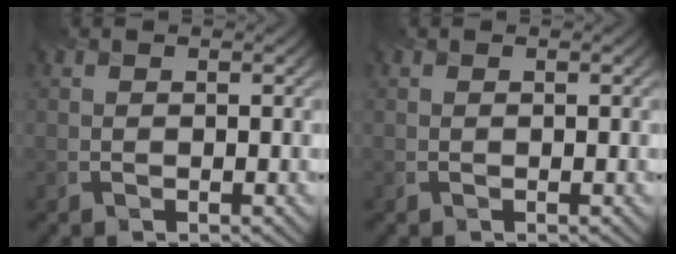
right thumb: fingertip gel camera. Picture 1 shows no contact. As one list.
[{"total": 0.0}]